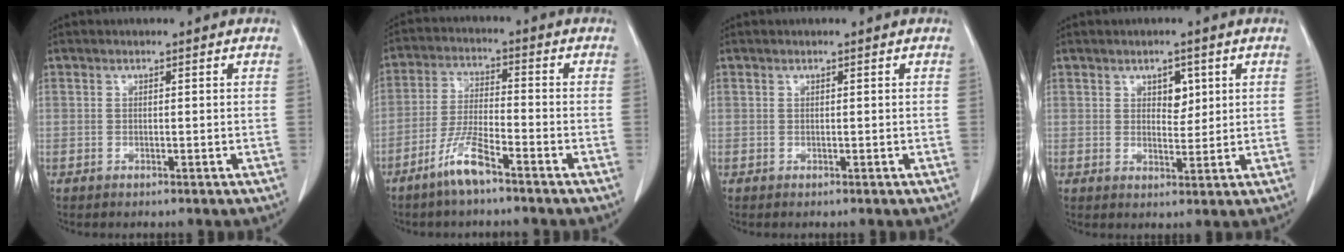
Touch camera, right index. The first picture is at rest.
{"total": 7.0, "force": [-4.8, 0.7, 5.1], "torque": [-0.107, -0.009, -0.095]}
{"total": 0.0}
{"total": 3.1, "force": [1.3, 1.9, 2.1], "torque": [-0.027, 0.000, 0.020]}